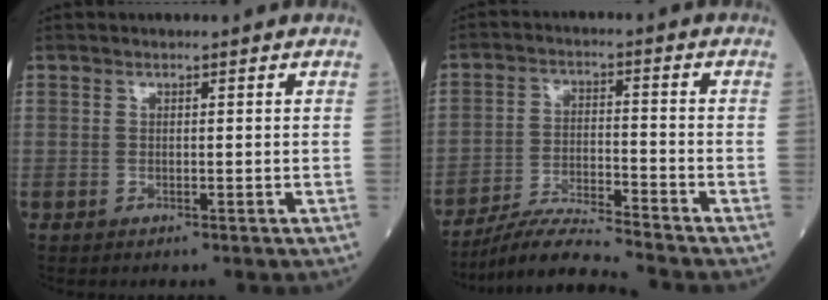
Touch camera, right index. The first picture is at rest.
{"total": 7.9, "force": [-7.5, -1.4, 2.1], "torque": [-0.042, -0.012, -0.136]}